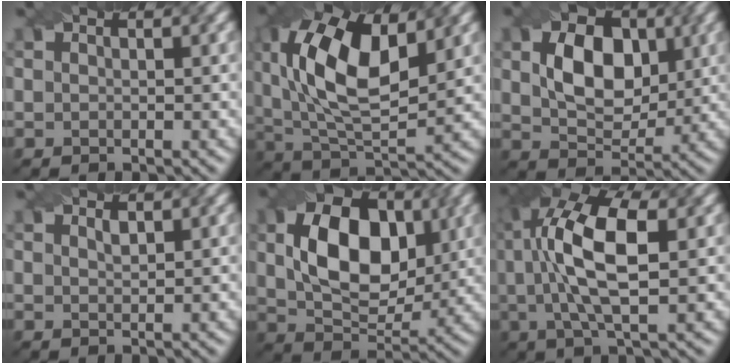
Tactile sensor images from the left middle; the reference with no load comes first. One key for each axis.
{"total": 11.5, "fx": 3.3, "fy": 5.3, "fz": 9.7, "tx": -0.180, "ty": 0.010, "tz": 0.053}
{"total": 6.7, "fx": 1.5, "fy": 4.5, "fz": 4.8, "tx": -0.090, "ty": 0.000, "tz": 0.025}
{"total": 0.7, "fx": 0.5, "fy": 0.2, "fz": 0.4, "tx": -0.010, "ty": -0.001, "tz": 0.011}
{"total": 9.5, "fx": 1.8, "fy": 6.0, "fz": 7.1, "tx": -0.132, "ty": 0.004, "tz": 0.037}
{"total": 9.7, "fx": 1.8, "fy": 3.7, "fz": 8.8, "tx": -0.172, "ty": 0.018, "tz": 0.026}